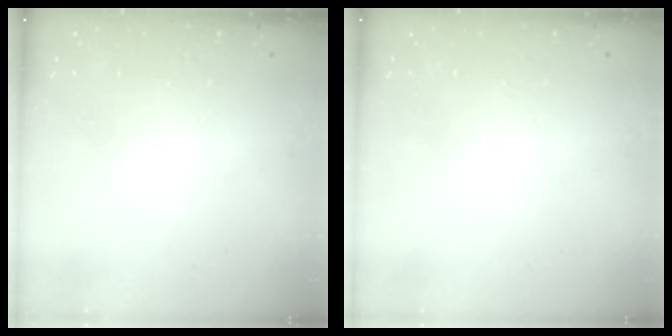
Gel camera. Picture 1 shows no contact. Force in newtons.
{"total": 0.0}